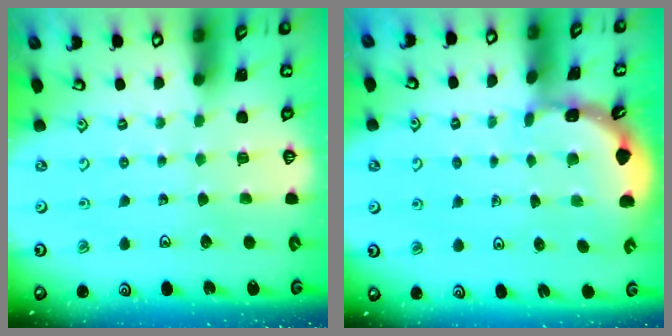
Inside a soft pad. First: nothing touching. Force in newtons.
{"total": 1.7, "press": 1.7, "slide": 0.1}